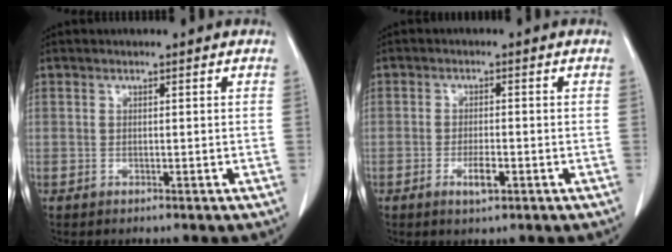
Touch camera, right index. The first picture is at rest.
{"total": 3.0, "force": [-1.3, 0.7, 2.6], "torque": [-0.047, -0.001, -0.020]}